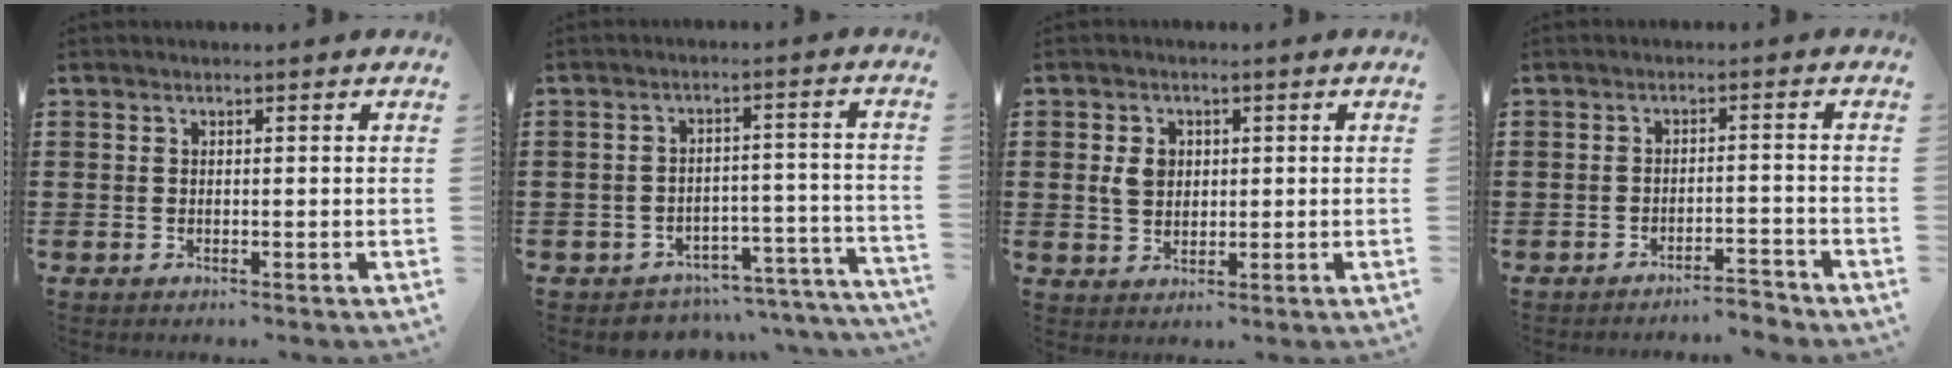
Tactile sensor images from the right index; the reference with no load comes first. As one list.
[{"total": 3.8, "force": [-3.6, 0.9, 0.6], "torque": [-0.018, 0.002, -0.077]}, {"total": 3.5, "force": [0.4, 2.5, 2.3], "torque": [-0.060, 0.006, 0.003]}, {"total": 3.5, "force": [-3.4, -0.2, 0.8], "torque": [-0.016, -0.001, -0.071]}]